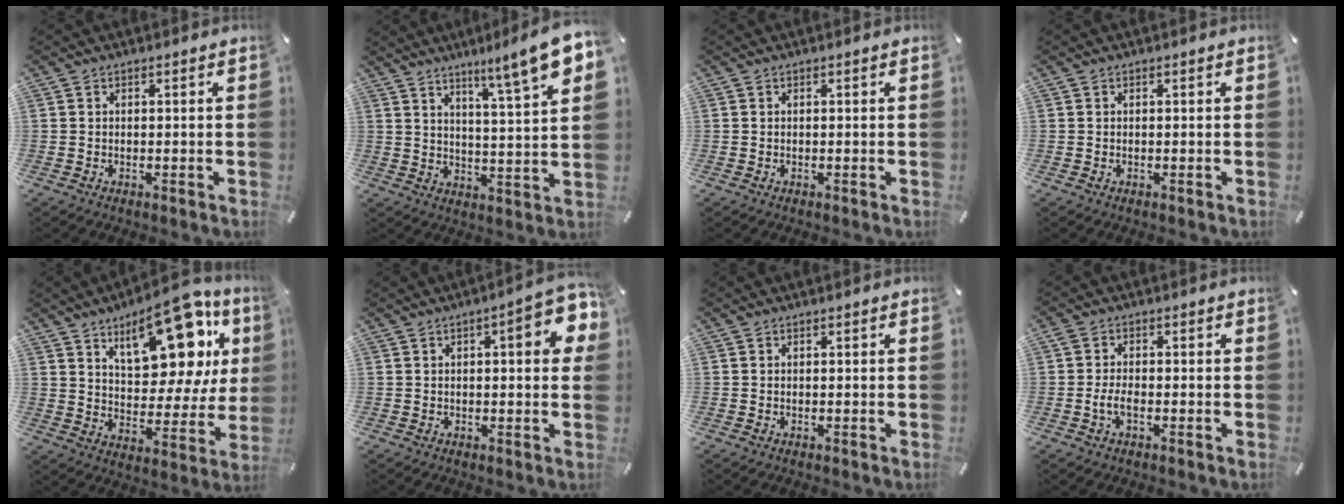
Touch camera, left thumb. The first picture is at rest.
{"total": 11.9, "force": [8.6, -0.1, 8.3], "torque": [-0.130, -0.059, 0.132]}
{"total": 0.0}
{"total": 0.0}
{"total": 21.8, "force": [12.2, 11.0, 14.4], "torque": [-0.188, -0.084, 0.202]}
{"total": 8.7, "force": [2.2, 3.0, 7.9], "torque": [-0.087, -0.012, 0.028]}
{"total": 0.0}
{"total": 3.6, "force": [-1.0, 1.7, 3.0], "torque": [-0.072, 0.002, -0.023]}